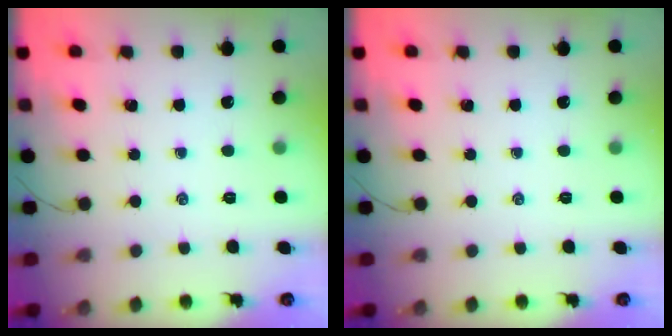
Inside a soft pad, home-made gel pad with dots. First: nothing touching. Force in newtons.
{"total": 0.0}